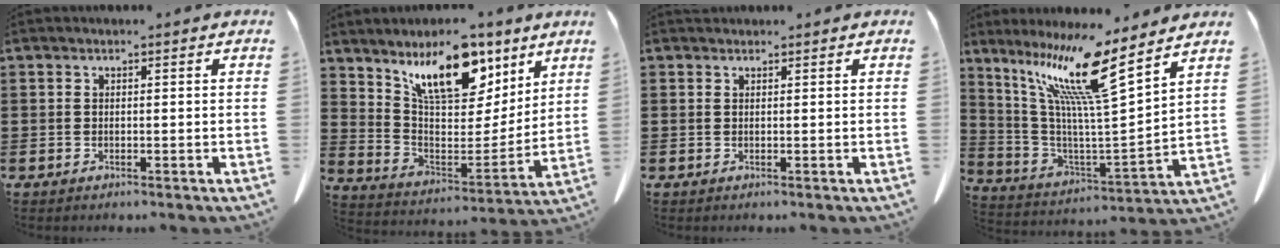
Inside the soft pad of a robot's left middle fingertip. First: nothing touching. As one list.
[{"total": 11.8, "force": [8.6, 4.8, 6.5], "torque": [-0.127, -0.043, 0.154]}, {"total": 0.5, "force": [0.5, 0.2, 0.0], "torque": [-0.001, 0.001, 0.010]}, {"total": 12.8, "force": [9.2, -0.1, 8.9], "torque": [-0.203, -0.050, 0.145]}]